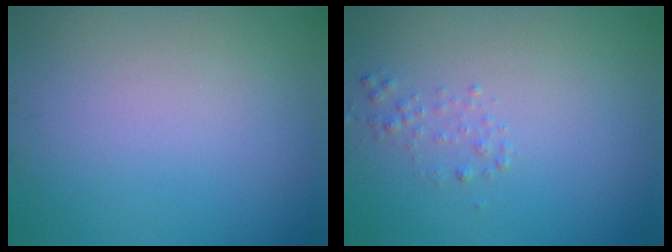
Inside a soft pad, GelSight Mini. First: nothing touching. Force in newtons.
{"total": 1.0, "press": 1.0, "slide": 0.1}